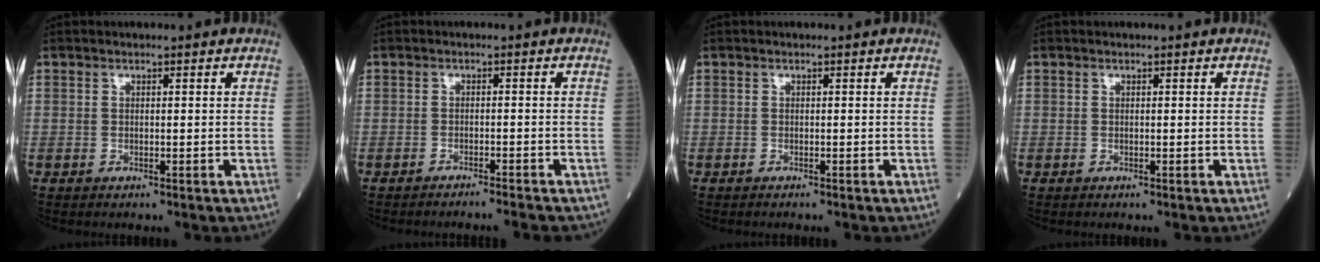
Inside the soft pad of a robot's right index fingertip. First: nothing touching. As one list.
[{"total": 4.7, "force": [-4.4, 0.1, 1.5], "torque": [-0.016, -0.008, -0.057]}, {"total": 0.7, "force": [-0.6, 0.0, 0.3], "torque": [0.000, -0.001, -0.010]}, {"total": 0.0}]